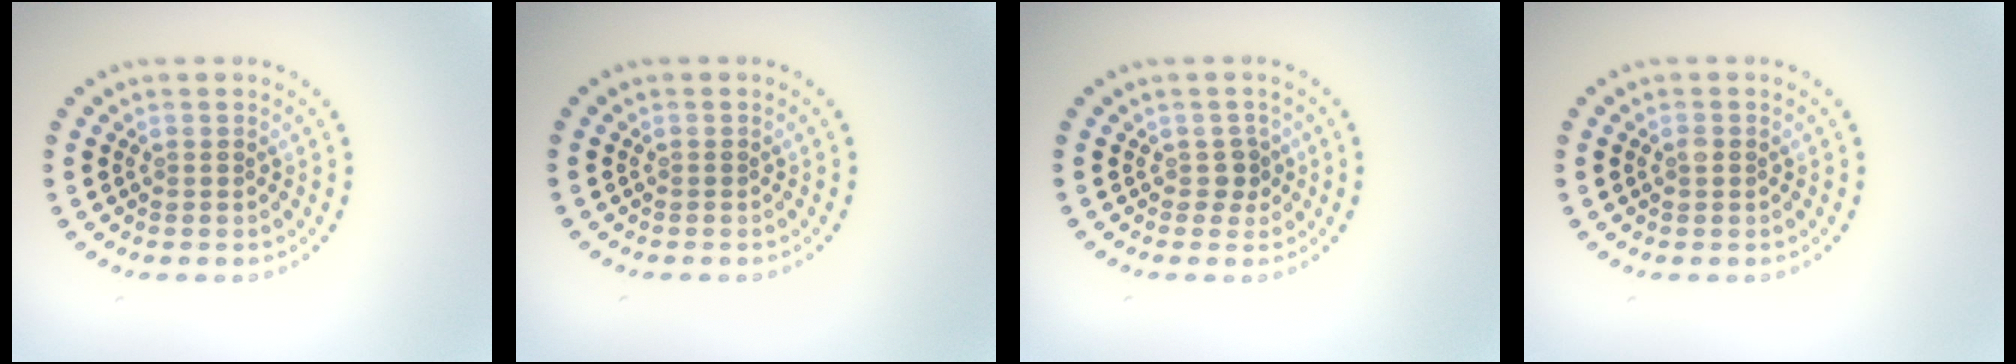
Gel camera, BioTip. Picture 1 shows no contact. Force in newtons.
{"total": 0.0}
{"total": 1.3, "press": 1.0, "slide": 0.8}
{"total": 0.9, "press": 0.9, "slide": 0.1}